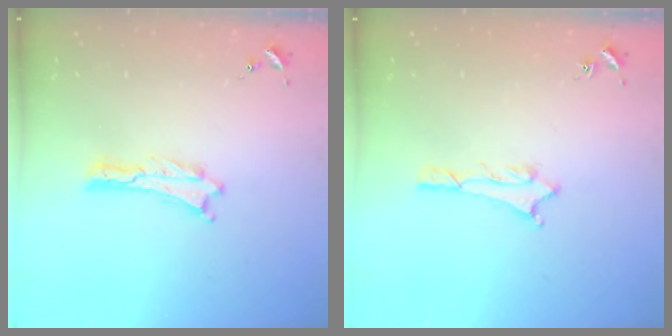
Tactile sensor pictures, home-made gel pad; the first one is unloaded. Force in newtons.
{"total": 1.1, "press": 1.1, "slide": 0.1}